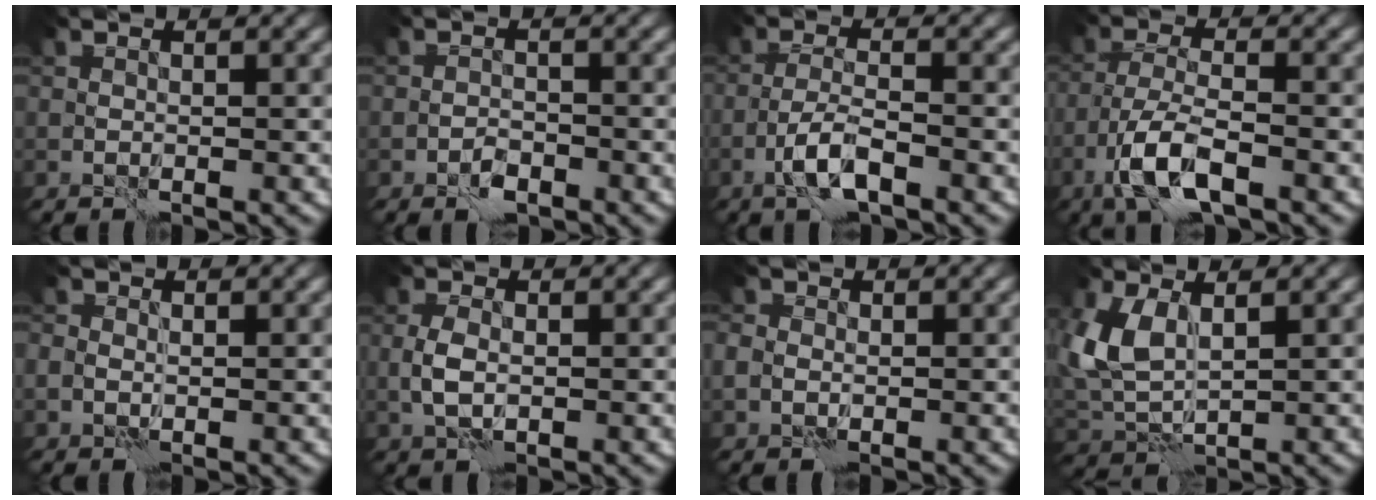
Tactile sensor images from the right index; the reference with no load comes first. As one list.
[{"total": 1.4, "force": [-0.9, 0.6, 0.8], "torque": [-0.011, 0.001, -0.018]}, {"total": 3.2, "force": [-1.8, 0.6, 2.6], "torque": [-0.054, 0.005, -0.041]}, {"total": 5.4, "force": [-3.0, 1.6, 4.2], "torque": [-0.084, -0.002, -0.063]}, {"total": 1.4, "force": [0.3, 1.1, 0.8], "torque": [-0.005, 0.000, 0.002]}, {"total": 2.0, "force": [0.0, 1.2, 1.7], "torque": [-0.040, -0.001, -0.002]}, {"total": 2.0, "force": [0.1, 1.7, 1.1], "torque": [-0.016, 0.001, -0.005]}, {"total": 5.4, "force": [1.7, 3.0, 4.2], "torque": [-0.110, 0.000, 0.035]}]